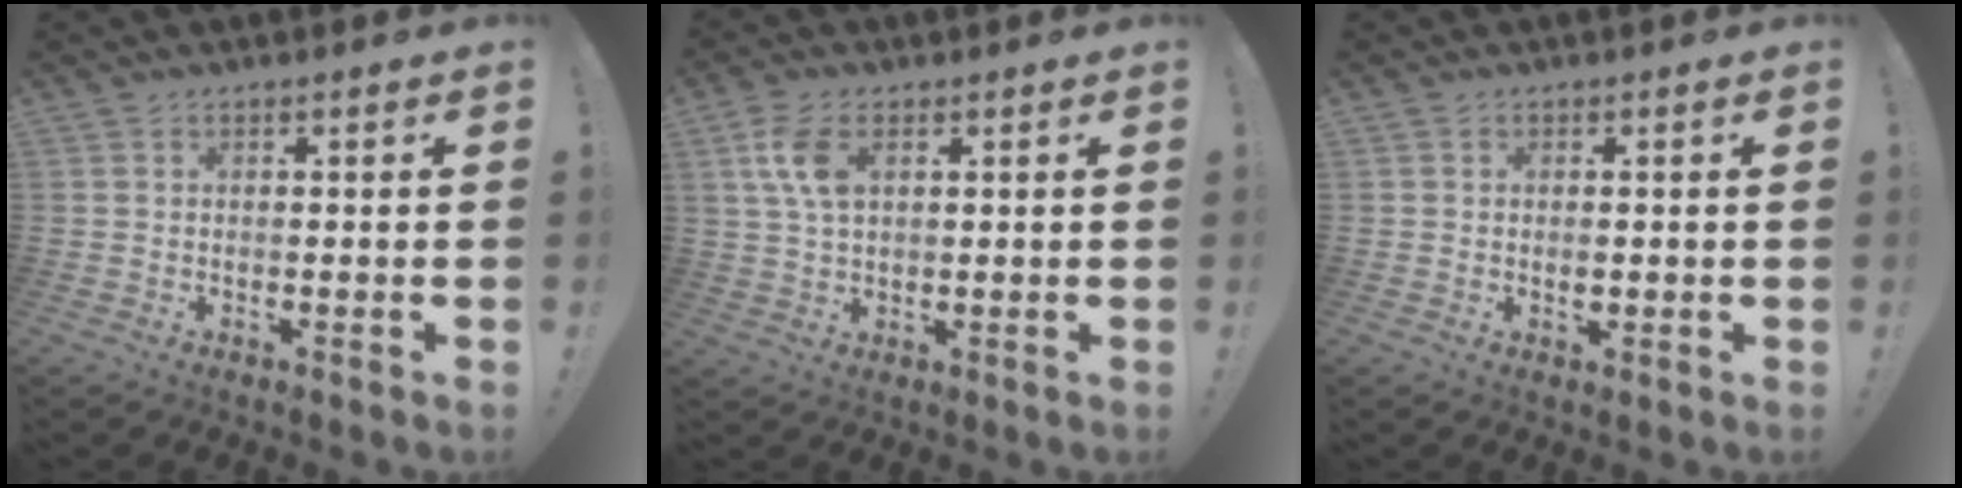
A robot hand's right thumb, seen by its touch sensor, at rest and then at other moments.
{"total": 7.8, "force": [2.7, 4.4, 5.9], "torque": [-0.121, -0.001, 0.049]}
{"total": 1.4, "force": [0.0, 1.2, 0.7], "torque": [-0.006, -0.002, -0.002]}